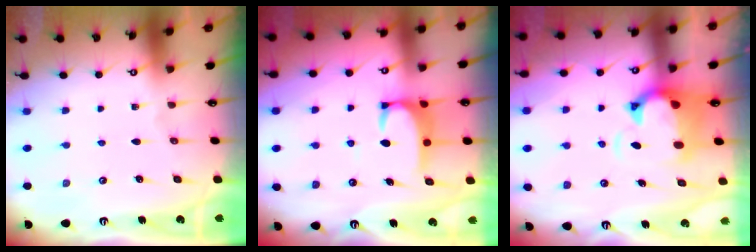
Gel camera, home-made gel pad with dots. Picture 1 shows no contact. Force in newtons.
{"total": 3.6, "press": 3.5, "slide": 0.9}
{"total": 3.1, "press": 2.8, "slide": 1.3}